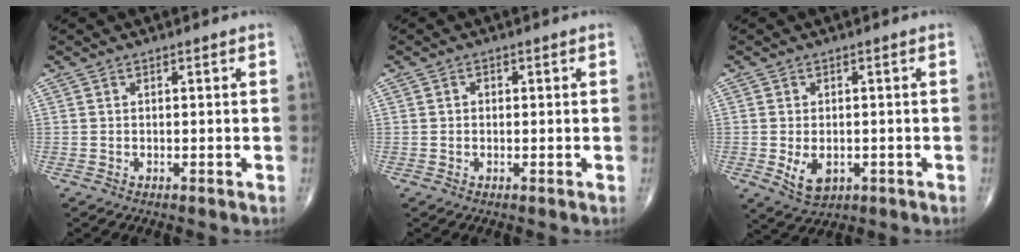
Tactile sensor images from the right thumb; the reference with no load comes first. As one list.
[{"total": 0.9, "force": [0.1, 0.8, 0.4], "torque": [-0.003, 0.002, -0.002]}, {"total": 5.3, "force": [-1.3, 3.5, 3.8], "torque": [-0.055, -0.004, -0.010]}]